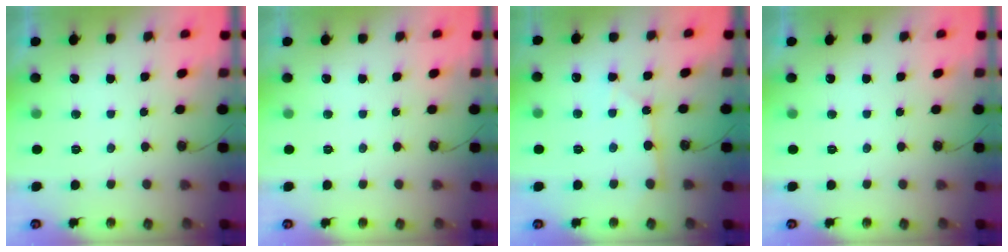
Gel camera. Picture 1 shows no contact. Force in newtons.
{"total": 0.0}
{"total": 2.6, "press": 2.6, "slide": 0.3}
{"total": 0.0}